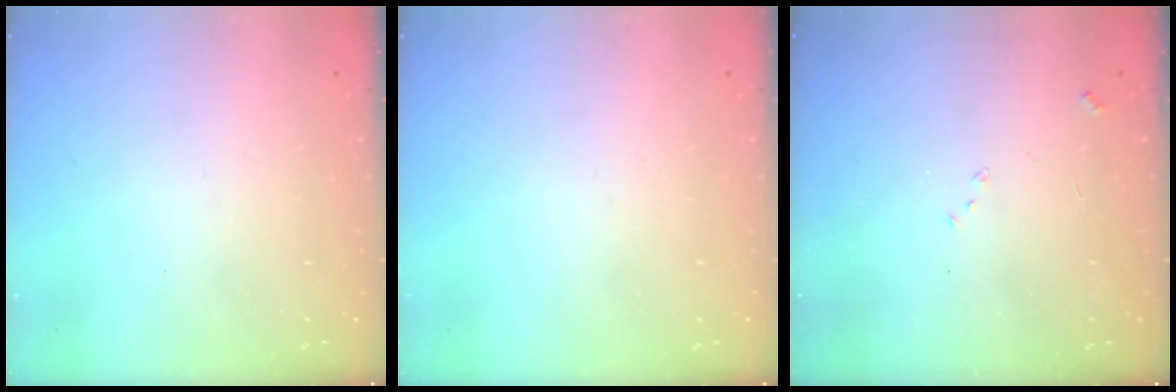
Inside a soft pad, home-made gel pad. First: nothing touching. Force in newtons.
{"total": 0.0}
{"total": 6.5, "press": 6.4, "slide": 0.8}